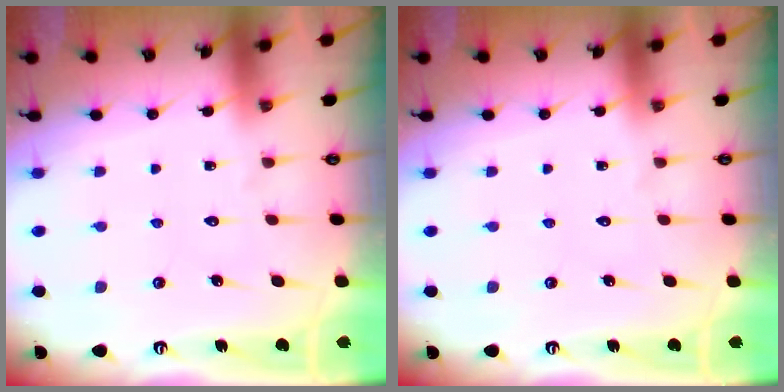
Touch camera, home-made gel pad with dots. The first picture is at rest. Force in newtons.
{"total": 0.0}